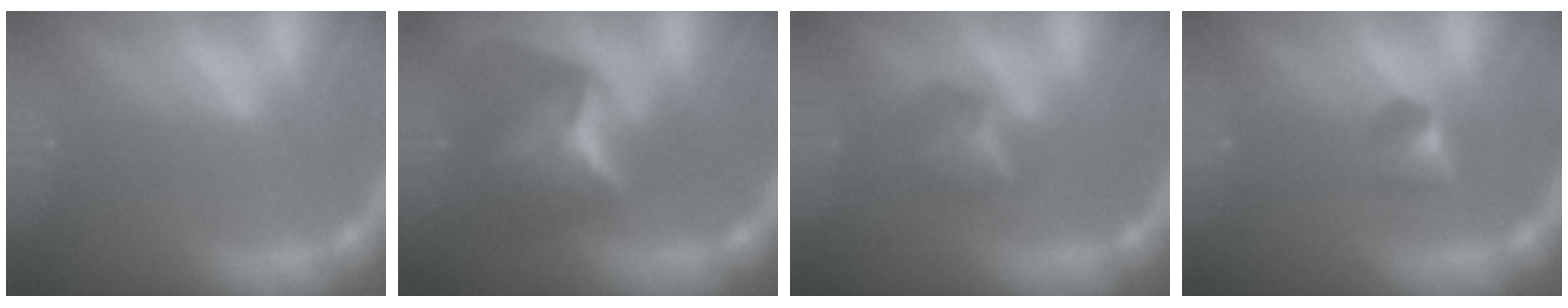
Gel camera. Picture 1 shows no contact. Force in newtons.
{"total": 7.4}
{"total": 2.9}
{"total": 1.9}